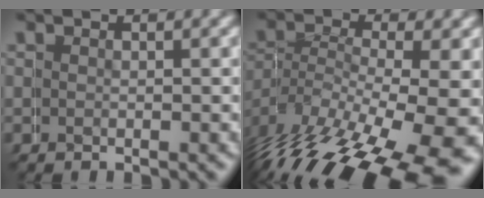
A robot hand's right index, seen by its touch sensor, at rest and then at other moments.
{"total": 9.8, "force": [-4.2, 5.8, 6.8], "torque": [-0.132, -0.043, -0.039]}